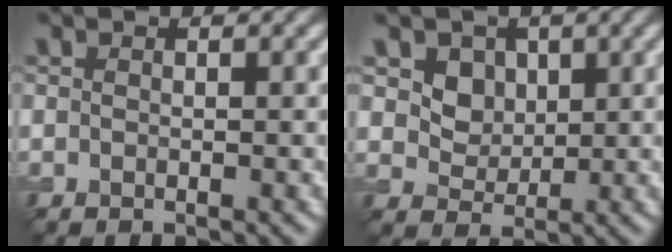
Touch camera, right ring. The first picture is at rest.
{"total": 3.2, "force": [1.5, 2.6, 1.3], "torque": [-0.031, -0.013, 0.045]}